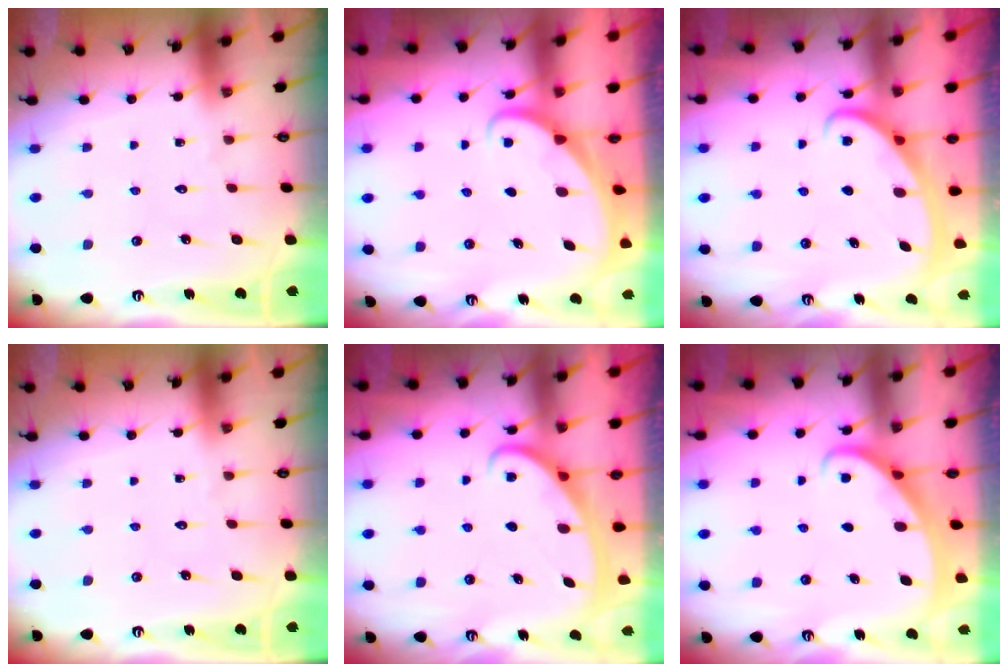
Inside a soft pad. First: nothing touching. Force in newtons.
{"total": 1.6, "press": 1.6, "slide": 0.0}
{"total": 2.6, "press": 2.5, "slide": 0.4}
{"total": 0.0}
{"total": 2.6, "press": 2.6, "slide": 0.4}
{"total": 2.3, "press": 2.3, "slide": 0.2}